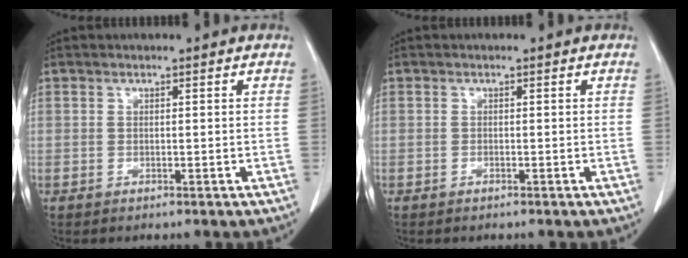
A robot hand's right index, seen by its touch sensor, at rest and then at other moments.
{"total": 0.0}